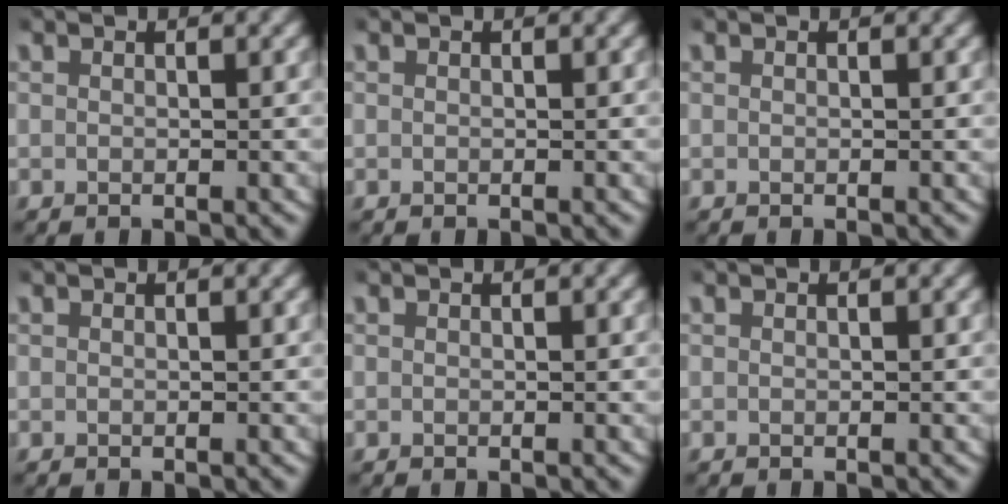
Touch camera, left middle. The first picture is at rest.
{"total": 0.0}
{"total": 0.0}
{"total": 0.0}
{"total": 0.0}
{"total": 0.0}